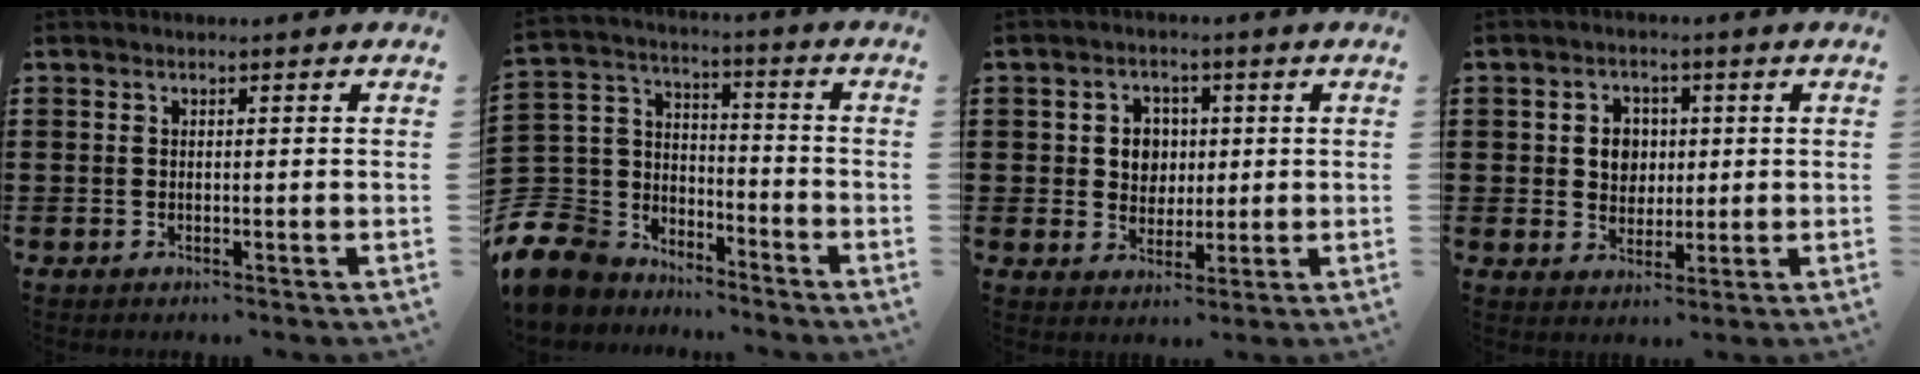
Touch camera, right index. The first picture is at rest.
{"total": 7.6, "force": [-5.0, 5.7, 0.7], "torque": [-0.082, -0.008, -0.105]}
{"total": 4.7, "force": [0.7, 4.3, 1.9], "torque": [-0.047, 0.012, 0.007]}
{"total": 4.4, "force": [0.6, 3.9, 1.9], "torque": [-0.053, 0.014, 0.008]}